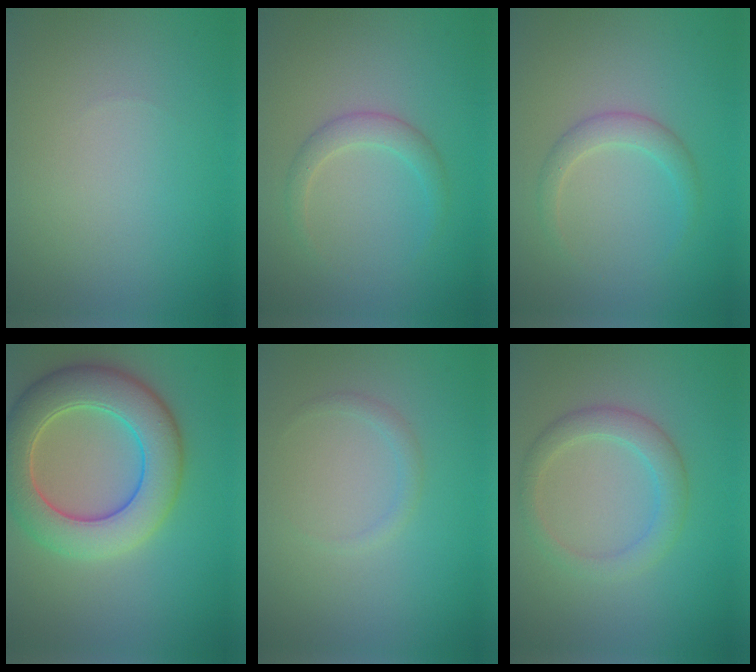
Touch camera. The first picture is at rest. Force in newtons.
{"total": 2.0, "press": 2.0, "slide": 0.1}
{"total": 2.0, "press": 2.0, "slide": 0.1}
{"total": 8.3, "press": 8.3, "slide": 0.5}
{"total": 0.9, "press": 0.9, "slide": 0.1}
{"total": 2.9, "press": 2.9, "slide": 0.1}